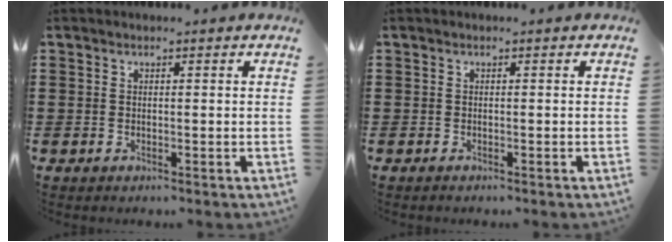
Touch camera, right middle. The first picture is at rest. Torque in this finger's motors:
{"motor_torque": [-0.27, 0.41, -0.04, -0.01]}